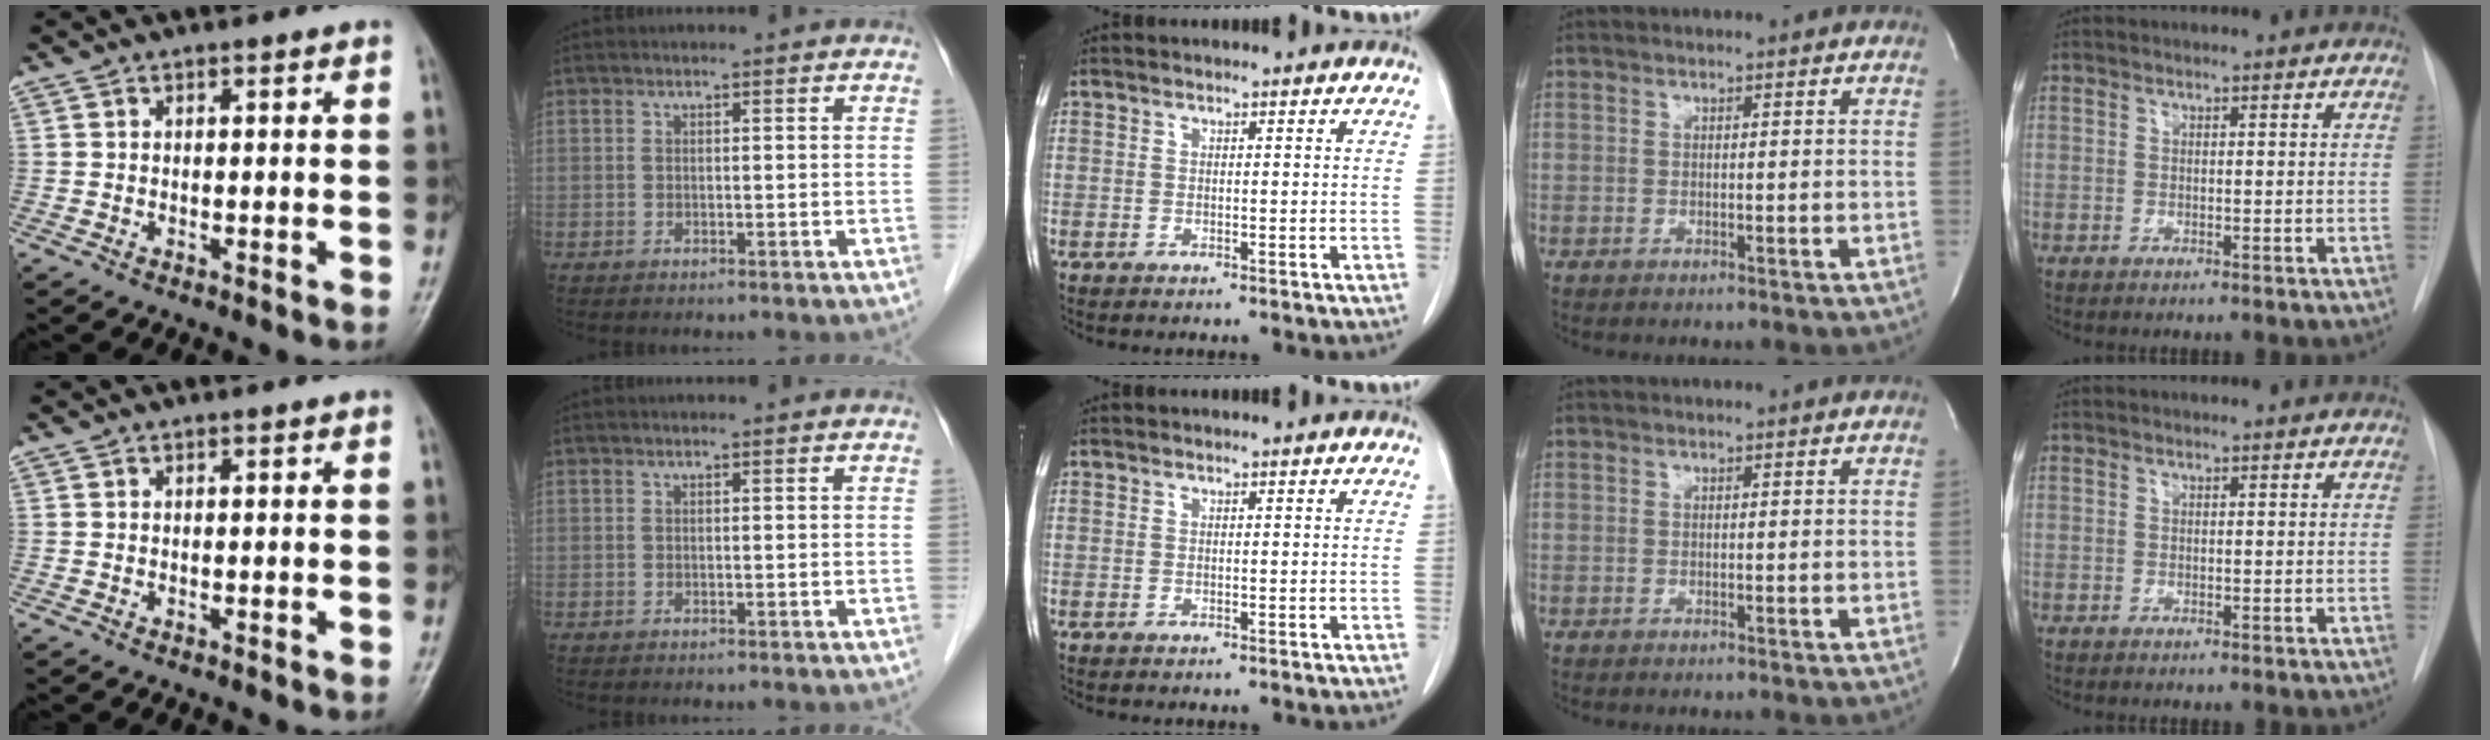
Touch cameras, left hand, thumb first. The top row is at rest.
{}